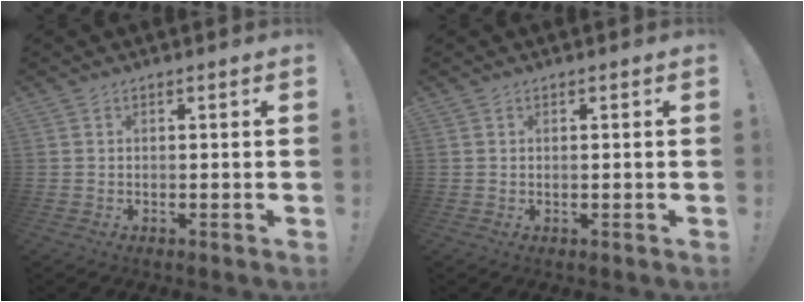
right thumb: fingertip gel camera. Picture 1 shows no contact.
{"total": 0.0}